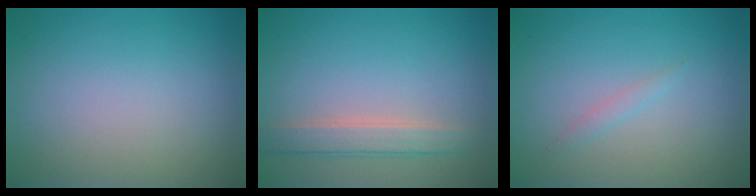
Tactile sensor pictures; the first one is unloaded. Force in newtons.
{"total": 2.6, "press": 2.6, "slide": 0.2}
{"total": 0.7, "press": 0.7, "slide": 0.1}